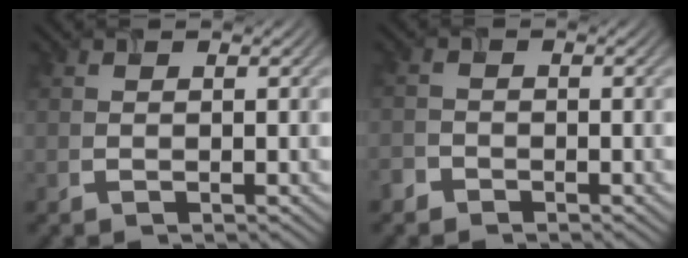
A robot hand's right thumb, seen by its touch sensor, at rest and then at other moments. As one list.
[{"total": 1.6, "force": [-1.3, 0.9, 0.2], "torque": [-0.002, 0.000, -0.031]}]